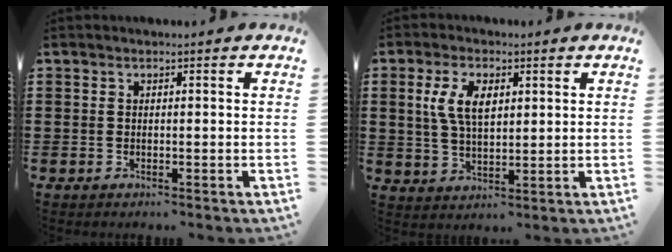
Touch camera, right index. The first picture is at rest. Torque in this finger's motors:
{"motor_torque": [1.31, 0.10, 0.66, 0.20]}